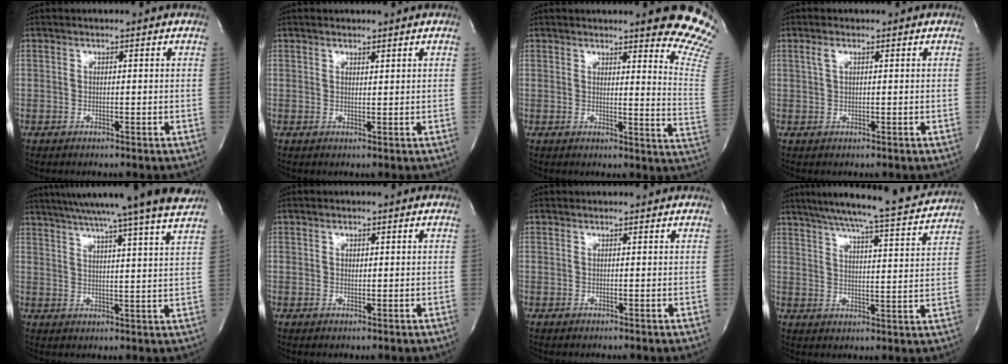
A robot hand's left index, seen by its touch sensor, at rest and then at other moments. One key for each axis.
{"total": 1.0, "fx": 0.9, "fy": 0.4, "fz": 0.4, "tx": -0.009, "ty": -0.005, "tz": 0.015}
{"total": 12.6, "fx": 10.2, "fy": 0.5, "fz": 7.5, "tx": -0.074, "ty": -0.090, "tz": 0.091}
{"total": 1.5, "fx": 0.6, "fy": 0.7, "fz": 1.2, "tx": -0.031, "ty": 0.004, "tz": 0.013}
{"total": 21.9, "fx": 18.8, "fy": -1.5, "fz": 11.0, "tx": -0.190, "ty": -0.023, "tz": 0.250}
{"total": 1.0, "fx": 0.2, "fy": 0.8, "fz": 0.6, "tx": -0.010, "ty": -0.007, "tz": 0.004}
{"total": 0.7, "fx": 0.6, "fy": 0.2, "fz": -0.1, "tx": -0.008, "ty": 0.002, "tz": 0.008}
{"total": 18.7, "fx": 17.2, "fy": 0.5, "fz": 7.4, "tx": -0.121, "ty": -0.025, "tz": 0.226}